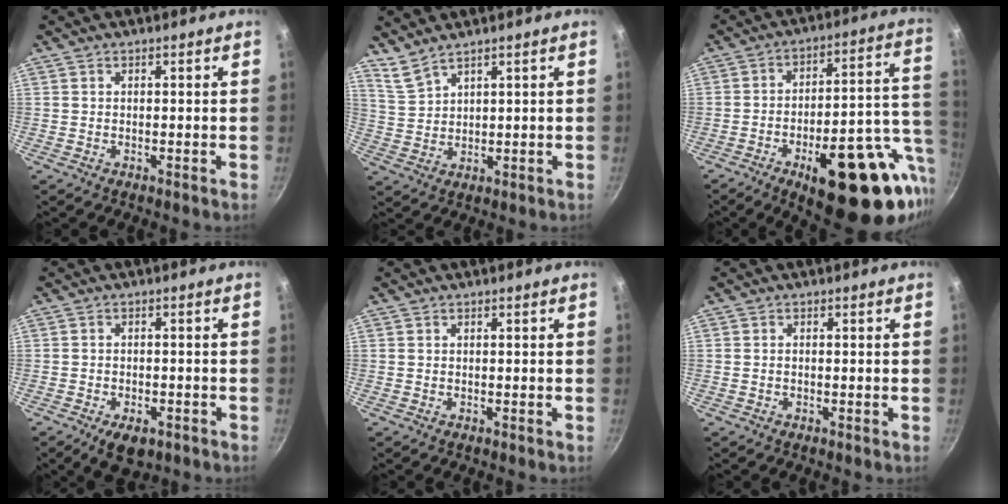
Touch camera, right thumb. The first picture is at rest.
{"total": 4.1, "force": [3.7, 0.8, 1.6], "torque": [-0.034, -0.021, 0.085]}
{"total": 26.0, "force": [-9.2, 10.3, 22.0], "torque": [-0.259, 0.032, -0.119]}
{"total": 6.0, "force": [-3.2, 3.3, 3.9], "torque": [-0.052, 0.015, -0.041]}
{"total": 0.0}
{"total": 0.6, "force": [-0.2, 0.4, 0.4], "torque": [-0.007, 0.004, -0.004]}